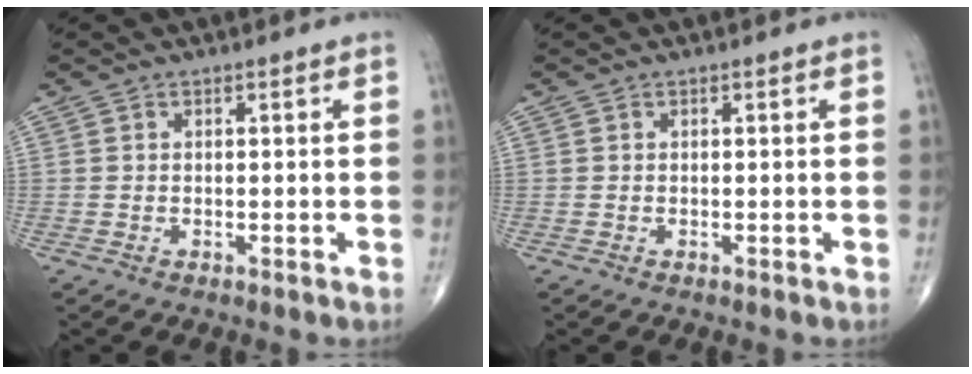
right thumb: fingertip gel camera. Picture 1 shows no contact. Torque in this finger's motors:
{"motor_torque": [-0.11, 0.11, -0.01, 0.01, 0.00]}